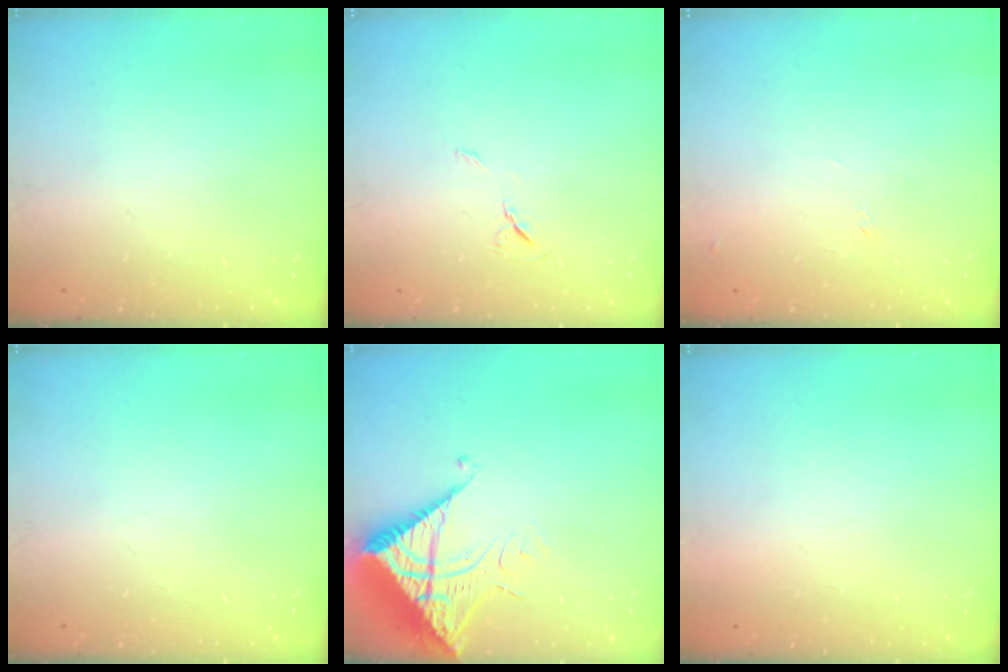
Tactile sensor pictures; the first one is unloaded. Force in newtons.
{"total": 5.8, "press": 5.4, "slide": 2.2}
{"total": 5.8, "press": 5.7, "slide": 0.8}
{"total": 0.0}
{"total": 12.1, "press": 12.0, "slide": 1.3}
{"total": 1.5, "press": 1.5, "slide": 0.1}